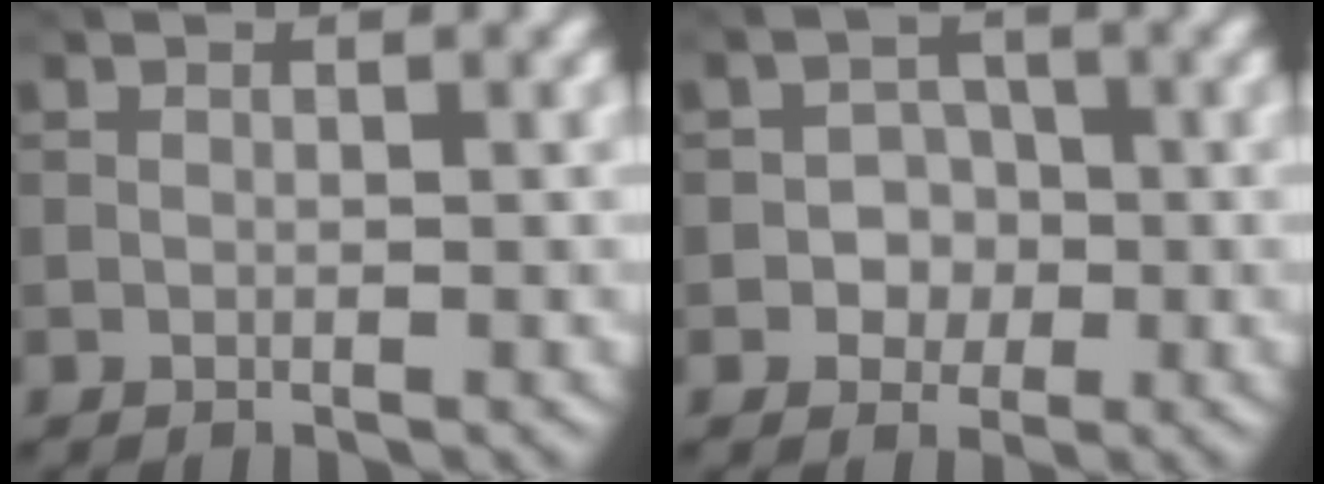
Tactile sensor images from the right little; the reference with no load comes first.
{"total": 2.5, "force": [-0.5, 2.3, 0.9], "torque": [0.006, 0.001, -0.022]}